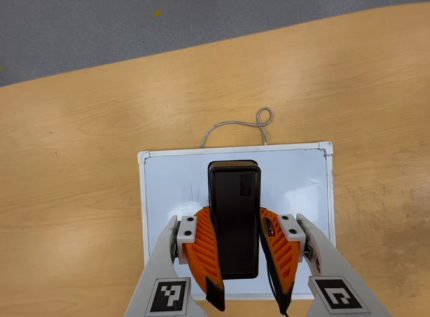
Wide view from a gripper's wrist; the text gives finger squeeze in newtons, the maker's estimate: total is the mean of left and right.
{"total": 8.5, "left": 7.4, "right": 9.7}